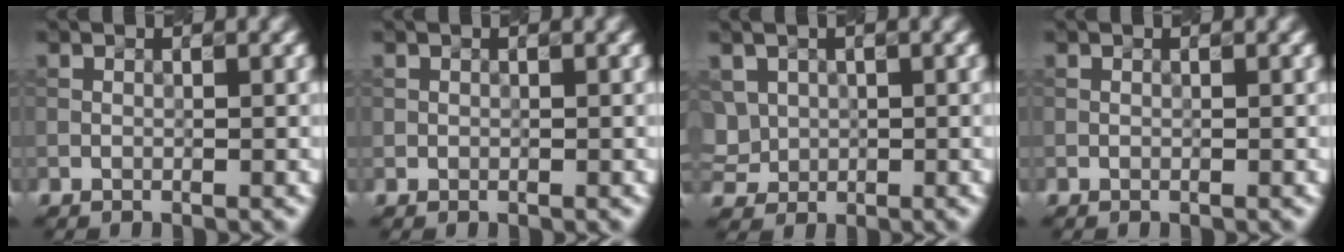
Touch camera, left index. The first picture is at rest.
{"total": 0.0}
{"total": 4.0, "force": [0.7, 3.5, 1.8], "torque": [-0.048, 0.016, 0.016]}
{"total": 0.0}